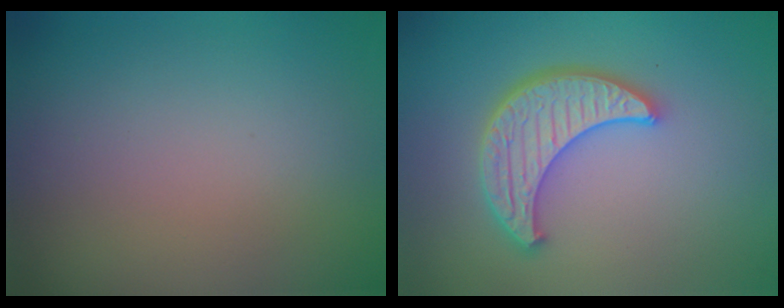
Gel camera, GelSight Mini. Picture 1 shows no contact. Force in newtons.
{"total": 5.1, "press": 4.3, "slide": 2.8}